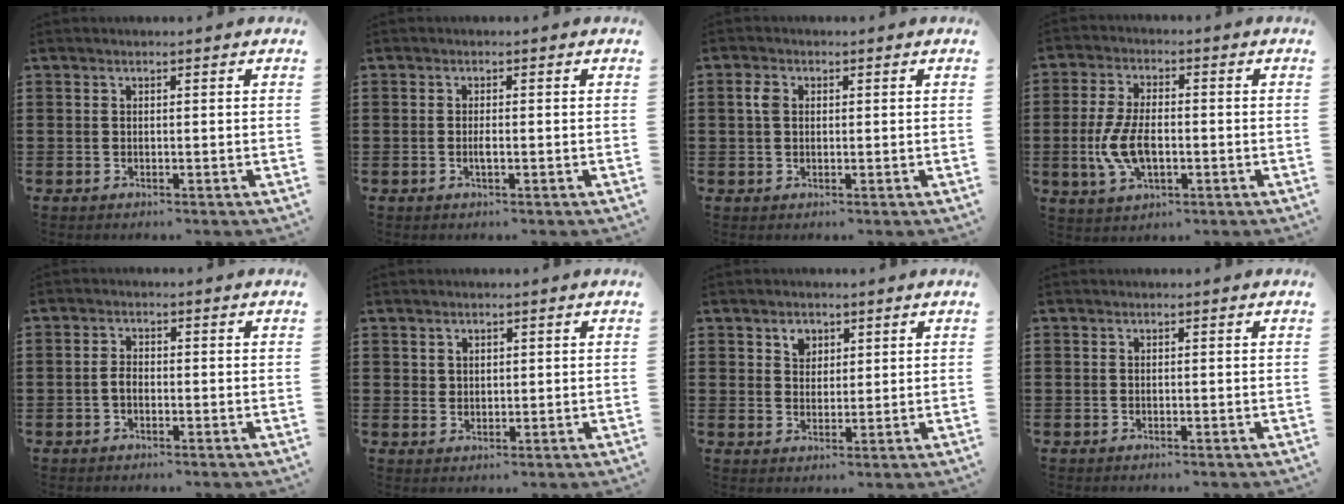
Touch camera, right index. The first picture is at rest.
{"total": 1.2, "force": [-0.3, 0.3, 1.1], "torque": [-0.030, -0.003, -0.008]}
{"total": 2.2, "force": [0.5, 1.4, 1.5], "torque": [-0.034, 0.008, 0.008]}
{"total": 7.4, "force": [-1.4, 3.6, 6.4], "torque": [-0.144, -0.003, -0.029]}
{"total": 1.8, "force": [-0.7, 1.0, 1.4], "torque": [-0.035, -0.001, -0.015]}
{"total": 1.6, "force": [1.2, 1.0, 0.2], "torque": [-0.005, 0.005, 0.023]}
{"total": 2.7, "force": [1.6, 2.0, 0.8], "torque": [-0.017, 0.003, 0.028]}
{"total": 0.0}